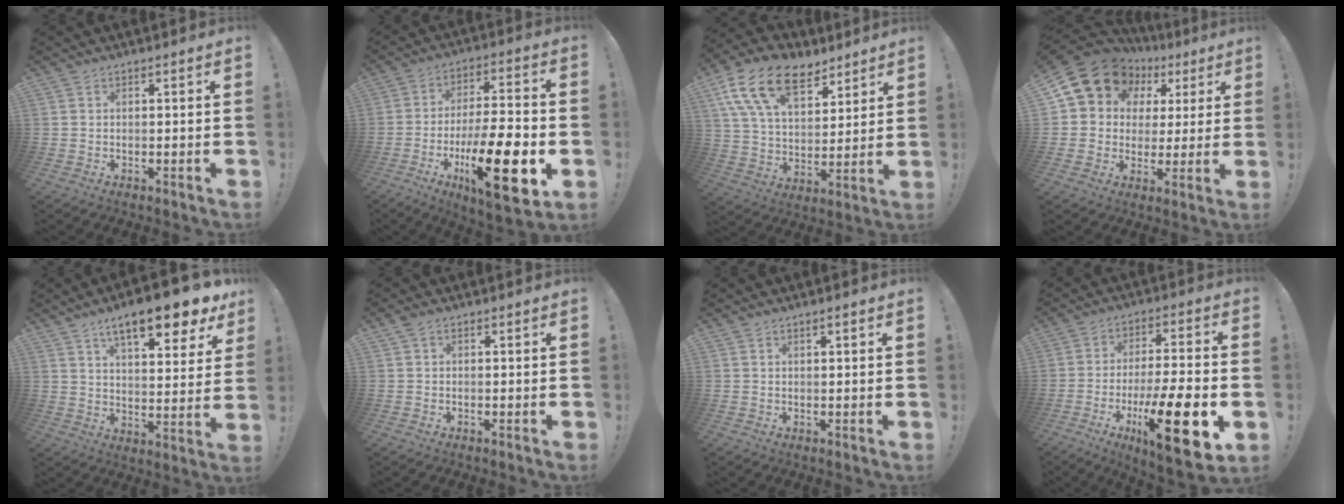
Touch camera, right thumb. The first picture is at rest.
{"total": 22.6, "force": [-7.3, 6.8, 20.2], "torque": [-0.323, 0.033, -0.108]}
{"total": 18.7, "force": [10.5, 11.0, 11.0], "torque": [-0.188, -0.050, 0.195]}
{"total": 13.7, "force": [7.2, 10.3, 5.3], "torque": [-0.081, -0.045, 0.142]}
{"total": 14.9, "force": [9.7, 3.5, 10.7], "torque": [-0.157, -0.066, 0.152]}
{"total": 0.9, "force": [0.1, 0.4, 0.8], "torque": [-0.020, 0.003, 0.003]}
{"total": 1.3, "force": [0.7, 0.2, 1.1], "torque": [-0.017, 0.000, 0.011]}
{"total": 20.8, "force": [-7.6, 5.3, 18.6], "torque": [-0.280, 0.034, -0.108]}